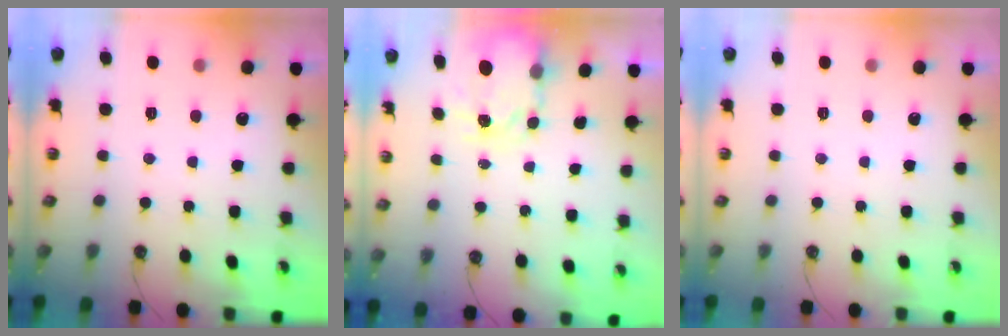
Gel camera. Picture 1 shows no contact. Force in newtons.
{"total": 4.0, "press": 3.9, "slide": 0.3}
{"total": 0.0}